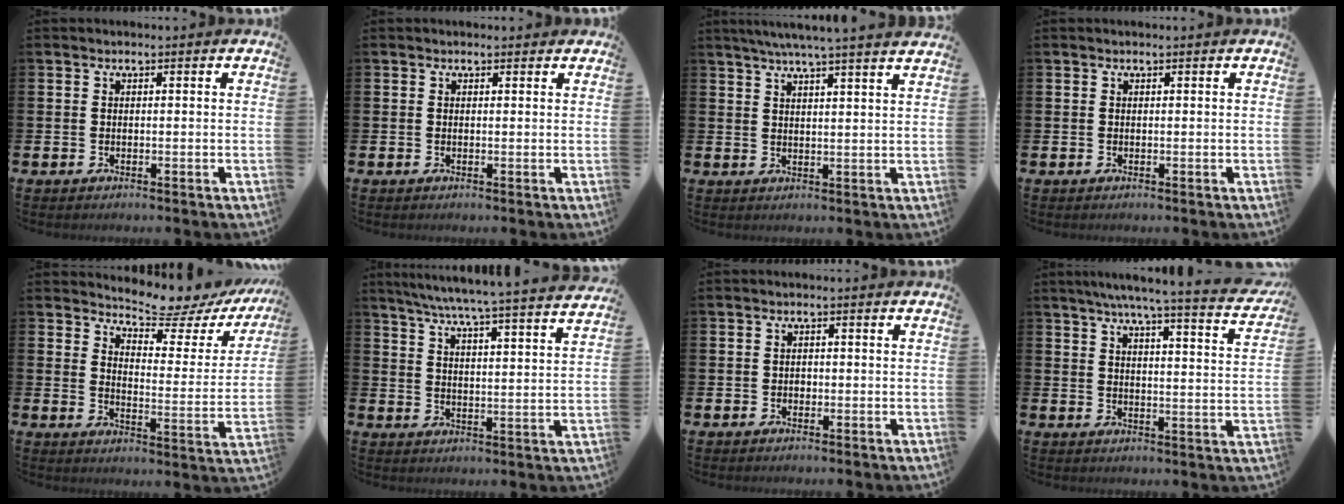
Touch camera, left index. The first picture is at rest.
{"total": 0.5, "force": [0.4, 0.3, 0.2], "torque": [0.012, -0.002, 0.003]}
{"total": 5.2, "force": [4.8, -1.0, 1.7], "torque": [-0.039, -0.022, 0.084]}
{"total": 0.0}
{"total": 7.0, "force": [6.8, 1.2, 1.6], "torque": [-0.038, -0.060, 0.113]}
{"total": 6.2, "force": [5.9, -0.4, 2.0], "torque": [-0.051, -0.051, 0.096]}
{"total": 0.7, "force": [-0.1, 0.7, 0.2], "torque": [-0.005, 0.006, -0.004]}
{"total": 5.8, "force": [5.1, -0.2, 2.6], "torque": [-0.052, -0.043, 0.079]}